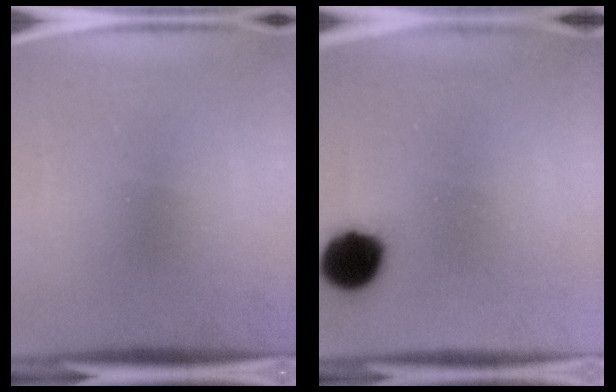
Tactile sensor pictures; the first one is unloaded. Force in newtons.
{"total": 11.0}